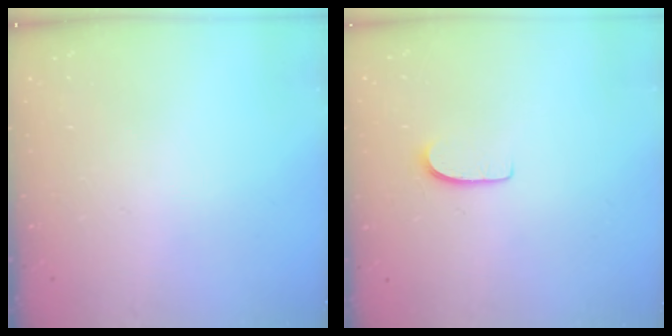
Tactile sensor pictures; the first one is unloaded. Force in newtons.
{"total": 5.1, "press": 5.1, "slide": 0.5}